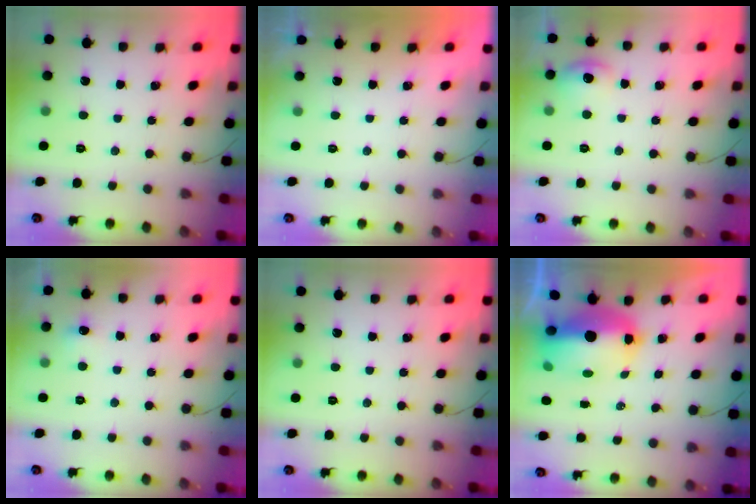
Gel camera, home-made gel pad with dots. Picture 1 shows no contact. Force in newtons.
{"total": 1.8, "press": 0.1, "slide": 1.8}
{"total": 6.8, "press": 6.6, "slide": 1.7}
{"total": 5.0, "press": 4.8, "slide": 1.5}
{"total": 0.0}
{"total": 12.4, "press": 12.1, "slide": 2.6}